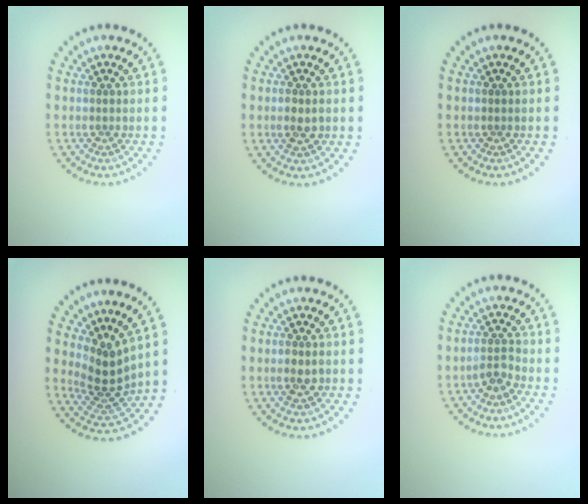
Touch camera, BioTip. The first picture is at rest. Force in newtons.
{"total": 1.6, "press": 1.6, "slide": 0.3}
{"total": 0.0}
{"total": 3.6, "press": 2.8, "slide": 2.3}
{"total": 1.6, "press": 1.6, "slide": 0.3}
{"total": 1.8, "press": 1.4, "slide": 1.2}